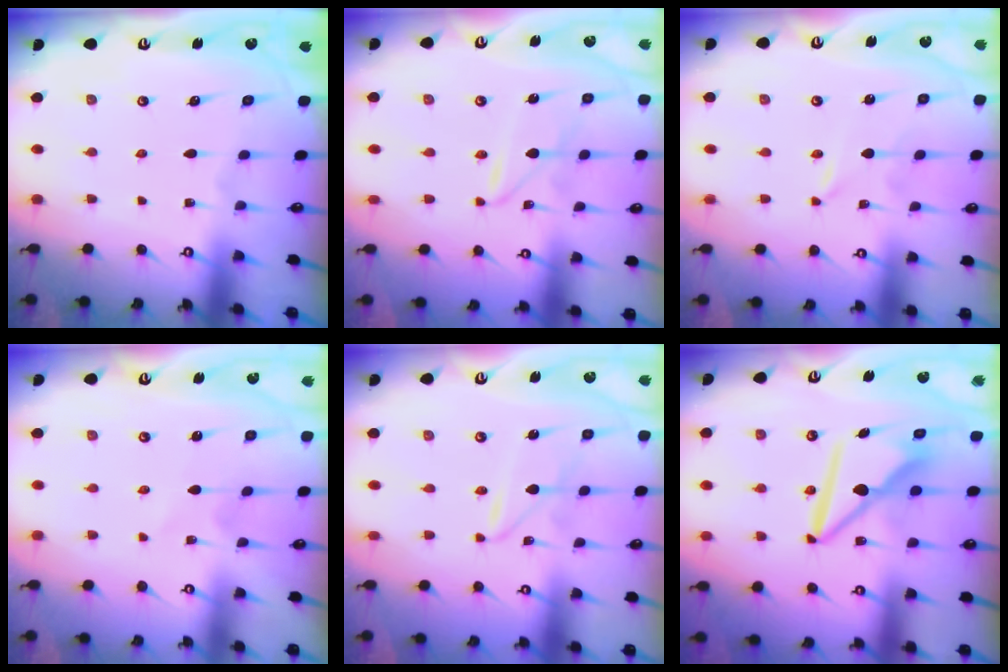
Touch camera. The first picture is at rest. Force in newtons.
{"total": 2.5, "press": 2.5, "slide": 0.3}
{"total": 0.0}
{"total": 2.3, "press": 2.2, "slide": 0.3}
{"total": 2.5, "press": 2.5, "slide": 0.3}
{"total": 8.7, "press": 8.7, "slide": 0.9}